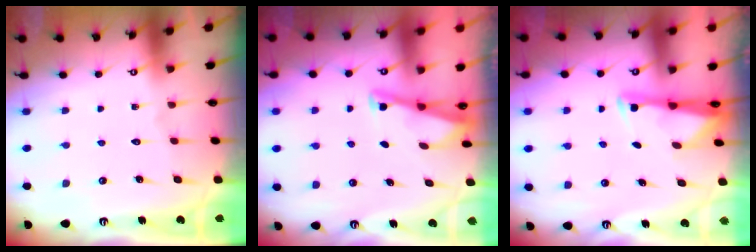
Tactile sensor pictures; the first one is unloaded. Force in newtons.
{"total": 2.9, "press": 2.9, "slide": 0.2}
{"total": 2.9, "press": 2.9, "slide": 0.5}